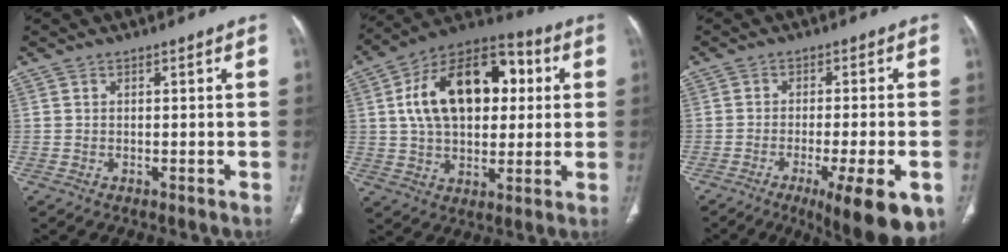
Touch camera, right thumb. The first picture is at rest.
{"total": 21.9, "force": [4.3, 13.3, 16.9], "torque": [-0.249, 0.022, 0.065]}
{"total": 13.9, "force": [-6.9, 2.8, 11.7], "torque": [-0.127, -0.004, -0.096]}